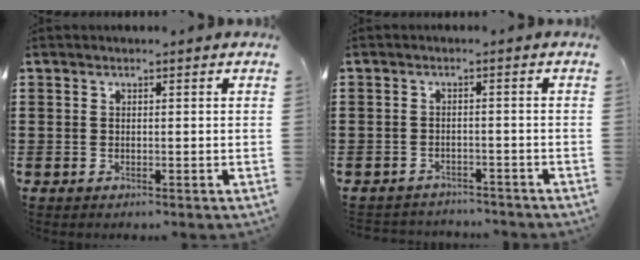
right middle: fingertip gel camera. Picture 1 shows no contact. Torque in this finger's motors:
{"motor_torque": [0.83, -0.05, 0.06, -0.01]}